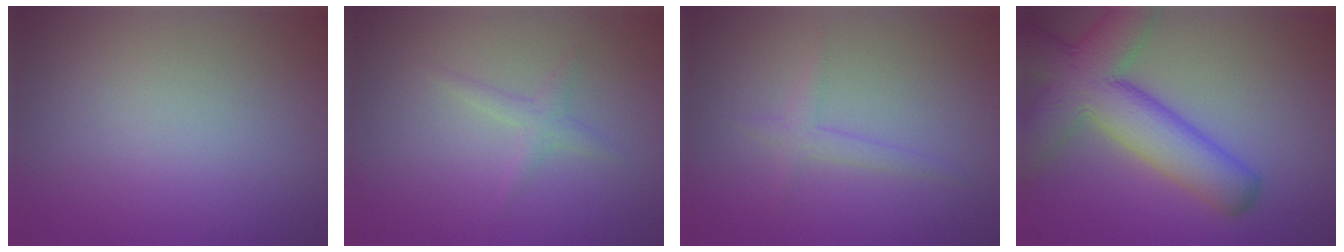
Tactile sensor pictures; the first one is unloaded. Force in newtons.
{"total": 1.3, "press": 1.3, "slide": 0.0}
{"total": 1.4, "press": 1.4, "slide": 0.1}
{"total": 9.4, "press": 9.4, "slide": 0.4}